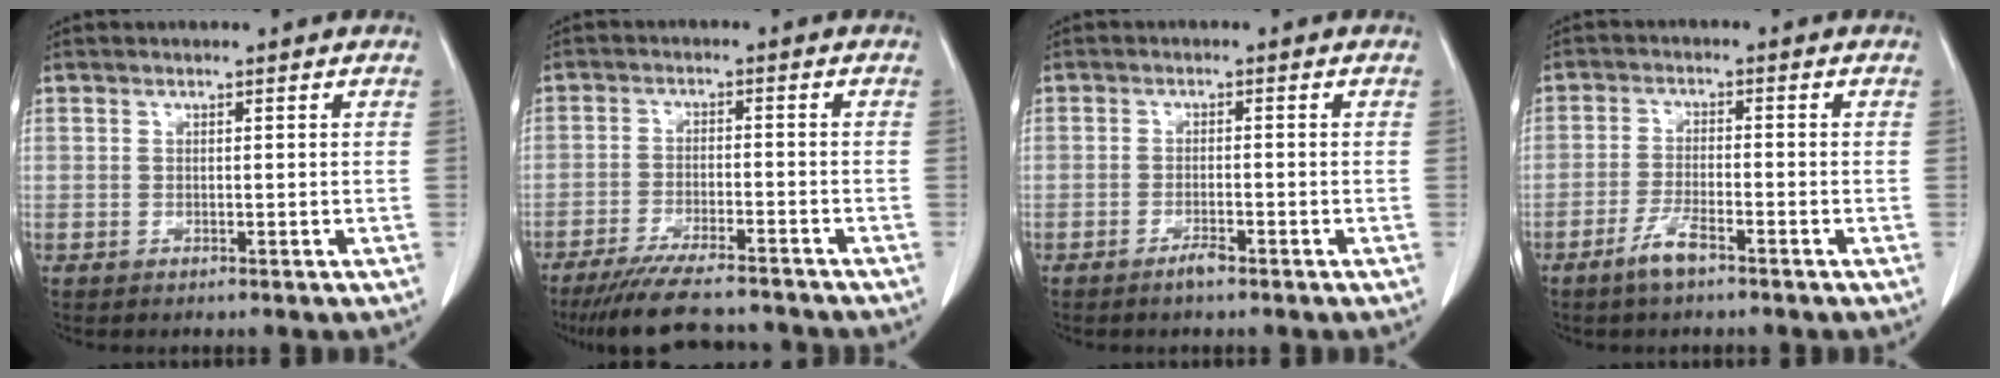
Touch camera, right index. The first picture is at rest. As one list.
[{"total": 12.5, "force": [-11.3, 1.5, 5.2], "torque": [-0.083, -0.016, -0.170]}, {"total": 1.8, "force": [-1.4, 0.1, 1.2], "torque": [-0.026, -0.001, -0.021]}, {"total": 4.1, "force": [-2.9, 0.5, 2.9], "torque": [-0.061, -0.004, -0.056]}]